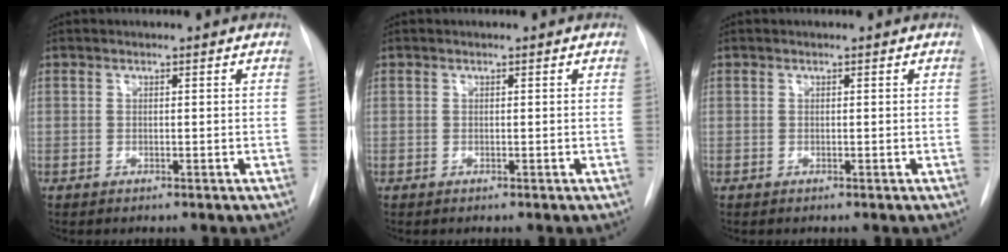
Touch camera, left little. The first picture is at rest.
{"total": 0.0}
{"total": 0.0}